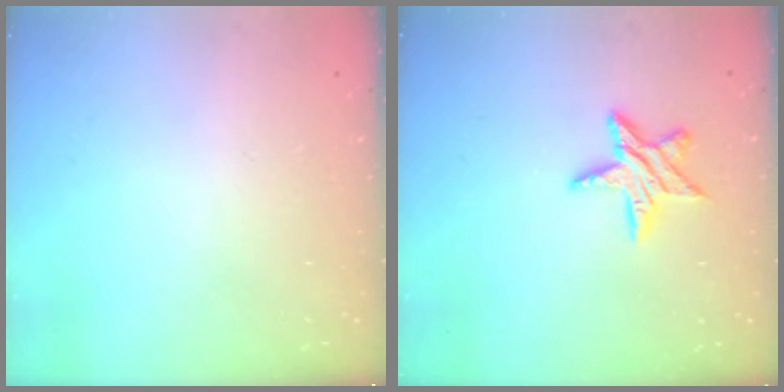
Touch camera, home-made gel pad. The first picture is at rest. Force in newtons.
{"total": 10.6, "press": 10.6, "slide": 0.7}